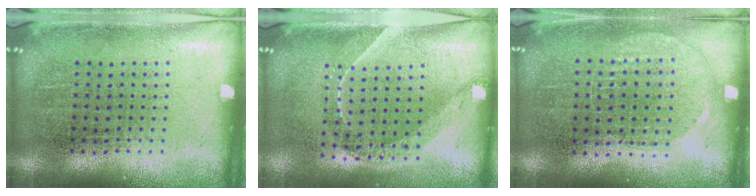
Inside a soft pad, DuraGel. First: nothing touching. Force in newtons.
{"total": 1.6, "press": 1.3, "slide": 0.9}
{"total": 0.9, "press": 0.9, "slide": 0.3}